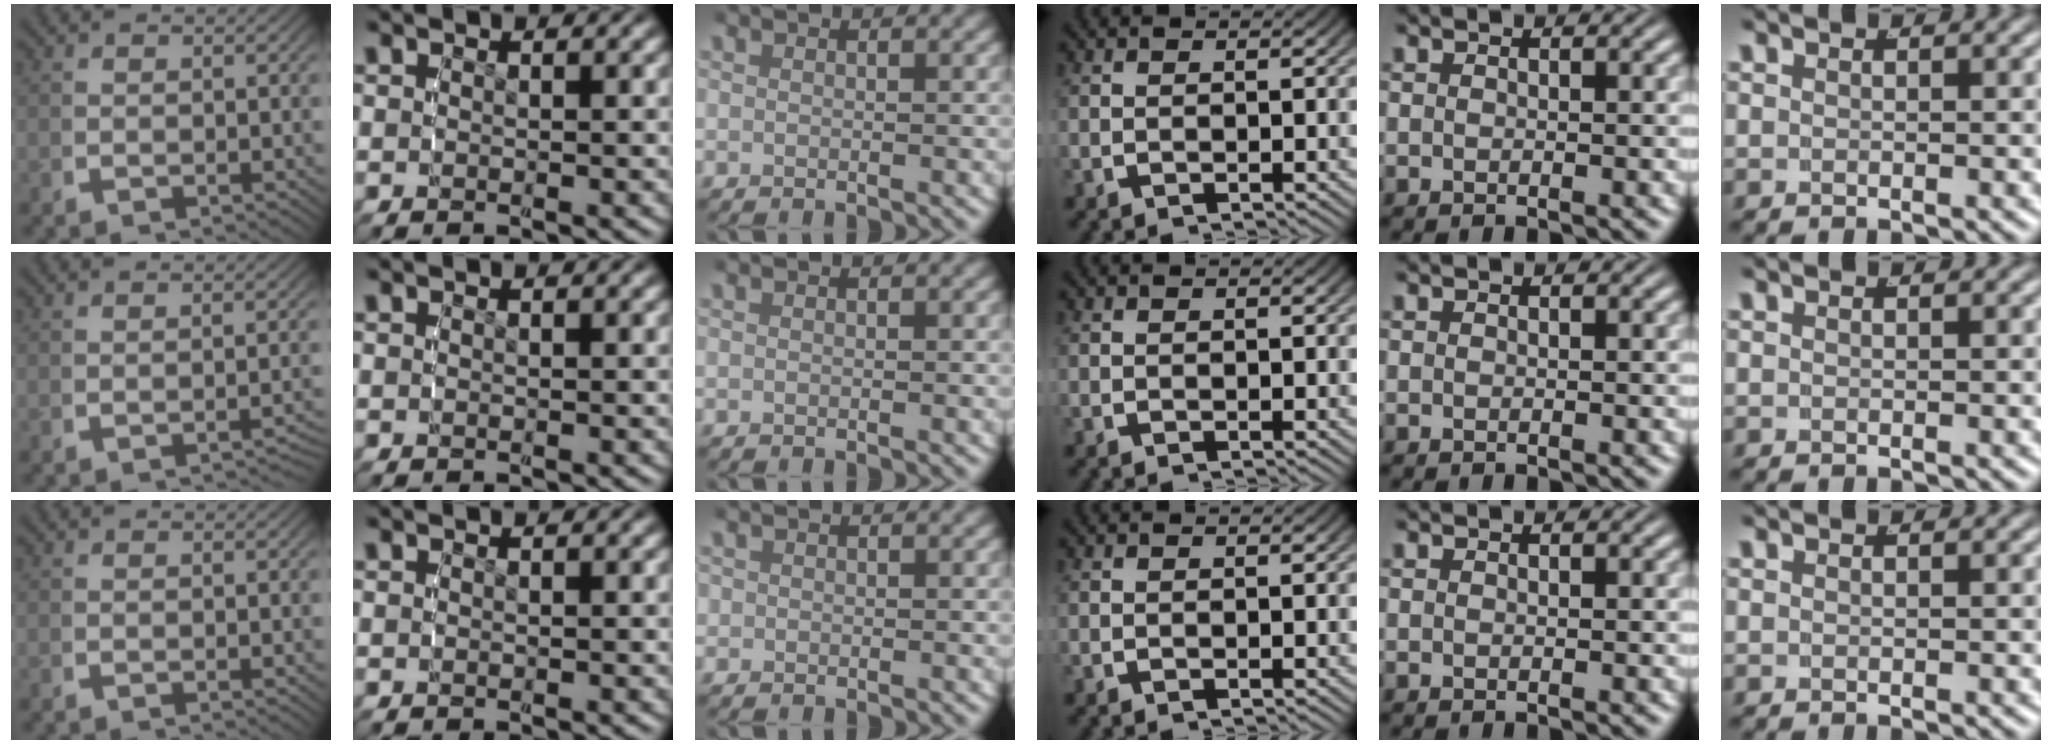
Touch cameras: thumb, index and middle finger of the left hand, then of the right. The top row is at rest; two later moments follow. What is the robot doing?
{"motion": "lift_and_place", "object": "condiment"}